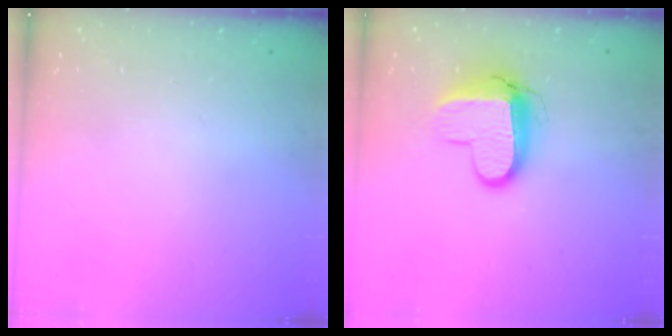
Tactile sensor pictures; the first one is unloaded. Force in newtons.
{"total": 10.3, "press": 10.3, "slide": 1.2}